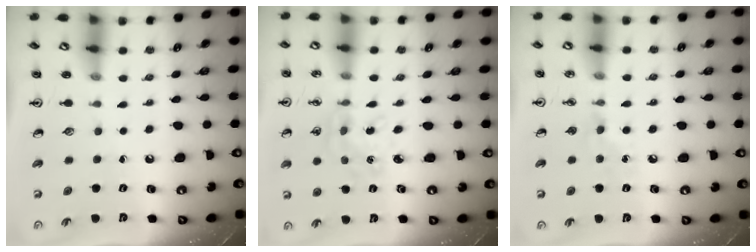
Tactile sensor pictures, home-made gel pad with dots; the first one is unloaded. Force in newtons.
{"total": 2.4, "press": 2.3, "slide": 0.3}
{"total": 4.3, "press": 4.3, "slide": 0.6}